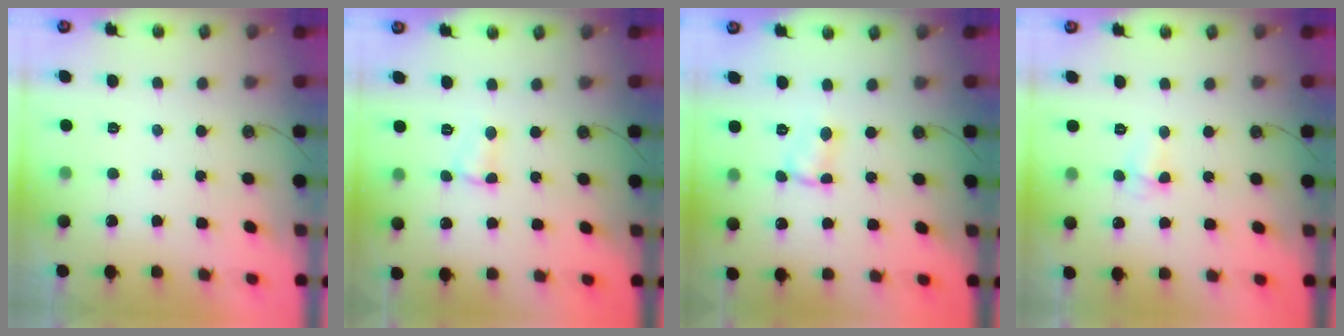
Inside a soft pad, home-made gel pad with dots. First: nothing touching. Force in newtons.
{"total": 2.2, "press": 2.2, "slide": 0.4}
{"total": 2.5, "press": 2.5, "slide": 0.1}
{"total": 3.5, "press": 3.5, "slide": 0.6}